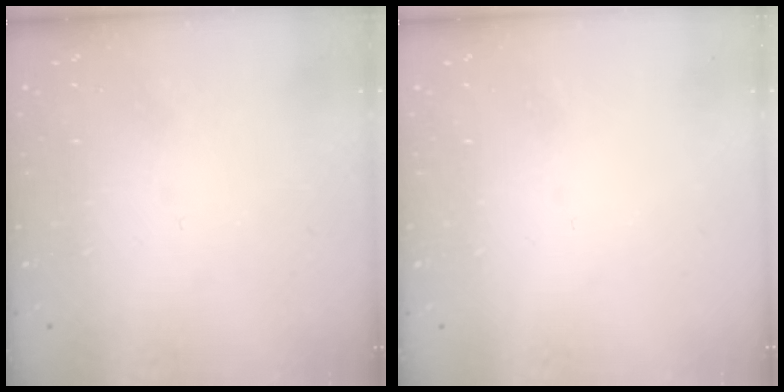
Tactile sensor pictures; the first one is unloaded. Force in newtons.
{"total": 0.0}